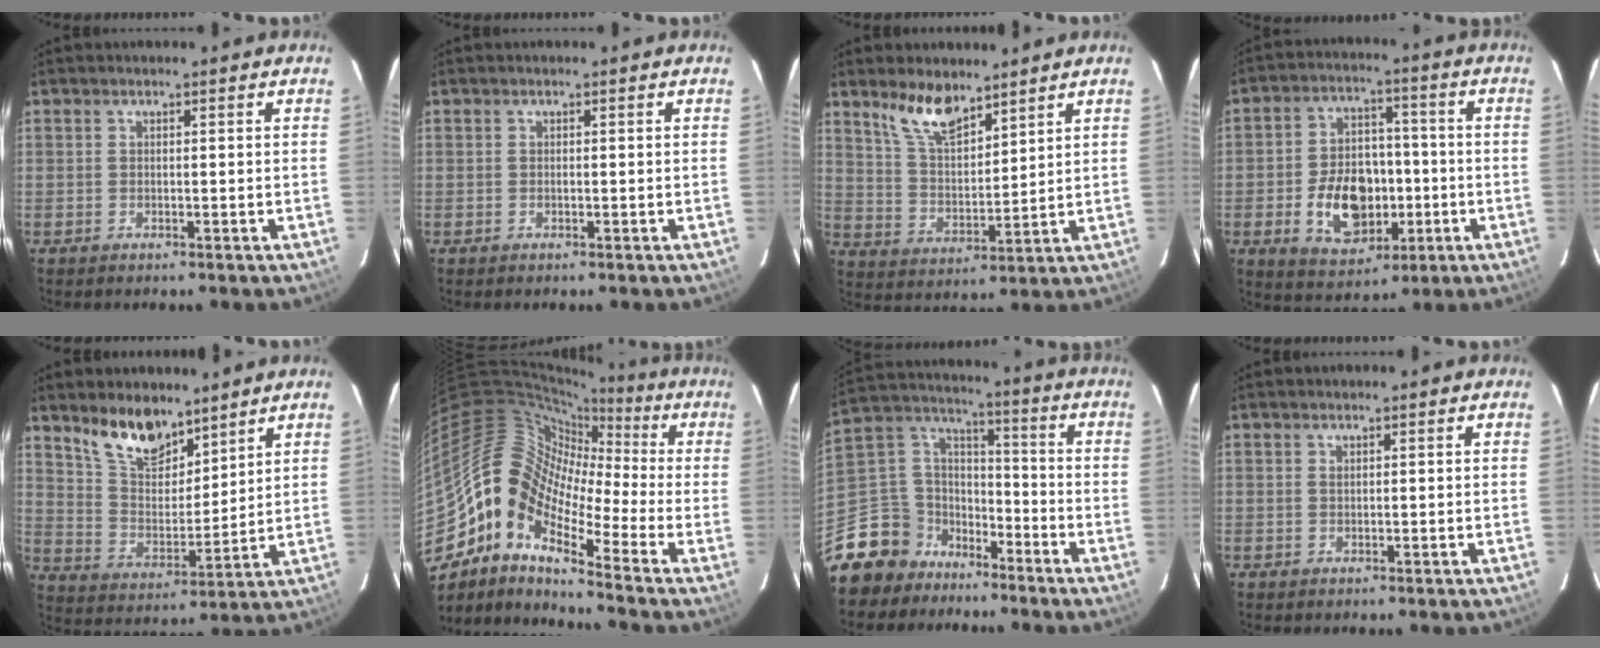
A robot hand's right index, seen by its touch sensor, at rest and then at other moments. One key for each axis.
{"total": 0.0}
{"total": 9.4, "fx": 7.1, "fy": 3.4, "fz": 5.1, "tx": -0.094, "ty": 0.004, "tz": 0.142}
{"total": 13.4, "fx": -3.5, "fy": 9.1, "fz": 9.2, "tx": -0.184, "ty": 0.017, "tz": -0.039}
{"total": 11.5, "fx": 8.9, "fy": 5.0, "fz": 5.4, "tx": -0.104, "ty": 0.007, "tz": 0.173}
{"total": 15.5, "fx": -7.4, "fy": 7.1, "fz": 11.5, "tx": -0.190, "ty": 0.003, "tz": -0.167}
{"total": 13.9, "fx": -10.3, "fy": 9.1, "fz": 1.6, "tx": -0.071, "ty": 0.068, "tz": -0.182}
{"total": 0.0}